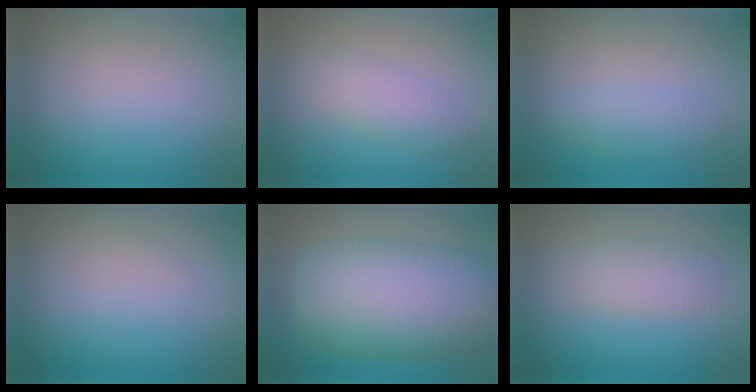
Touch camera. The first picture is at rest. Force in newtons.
{"total": 2.5, "press": 2.5, "slide": 0.1}
{"total": 1.6, "press": 1.6, "slide": 0.0}
{"total": 0.0}
{"total": 12.3, "press": 12.3, "slide": 0.4}
{"total": 2.7, "press": 2.7, "slide": 0.1}